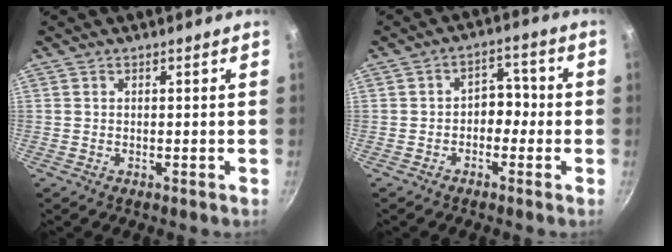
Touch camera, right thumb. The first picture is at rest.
{"total": 5.3, "force": [-1.2, 3.9, 3.5], "torque": [-0.018, 0.028, -0.031]}